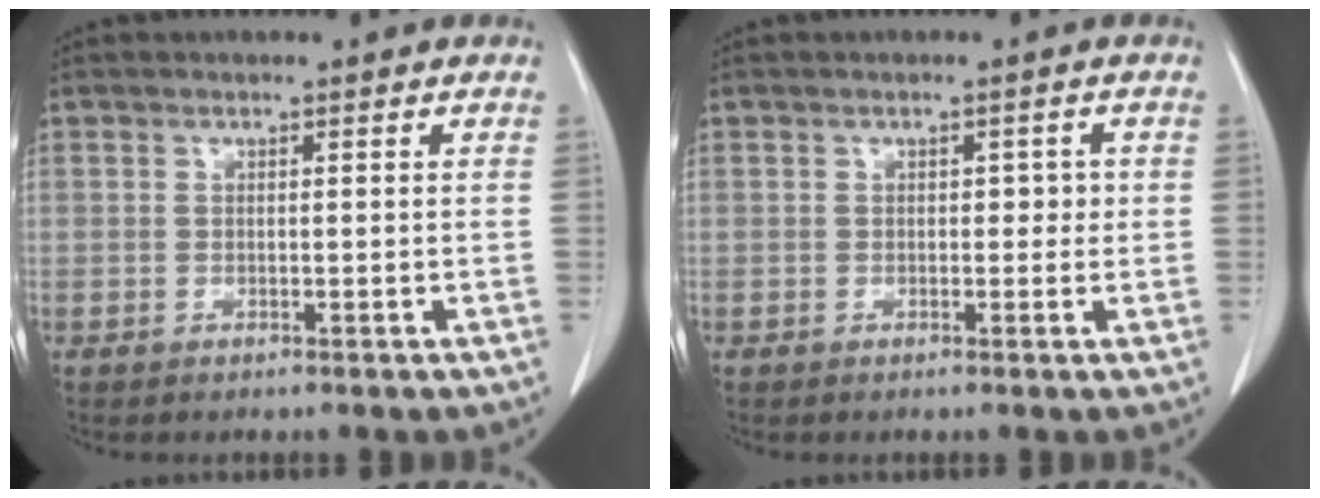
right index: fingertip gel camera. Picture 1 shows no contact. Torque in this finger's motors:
{"motor_torque": [0.19, -0.14, 0.03, 0.01]}